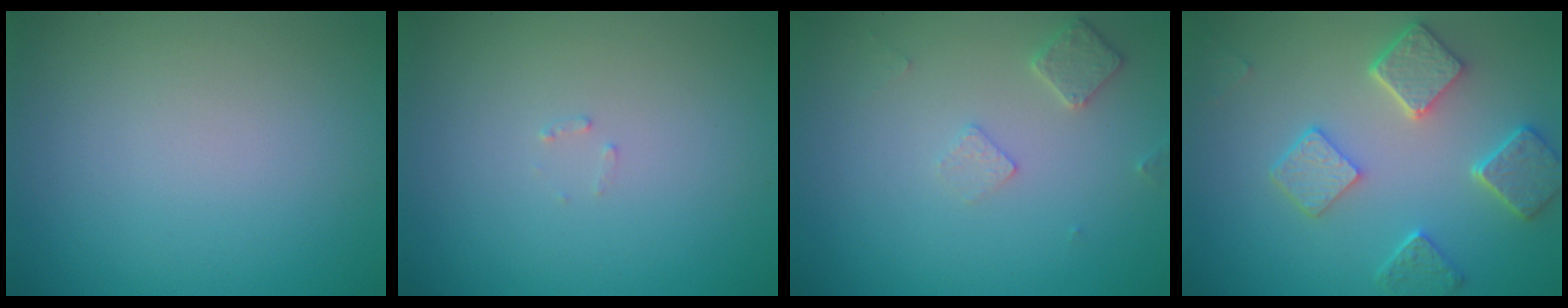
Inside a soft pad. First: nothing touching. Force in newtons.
{"total": 0.6, "press": 0.6, "slide": 0.1}
{"total": 1.8, "press": 1.8, "slide": 0.3}
{"total": 5.2, "press": 4.1, "slide": 3.2}